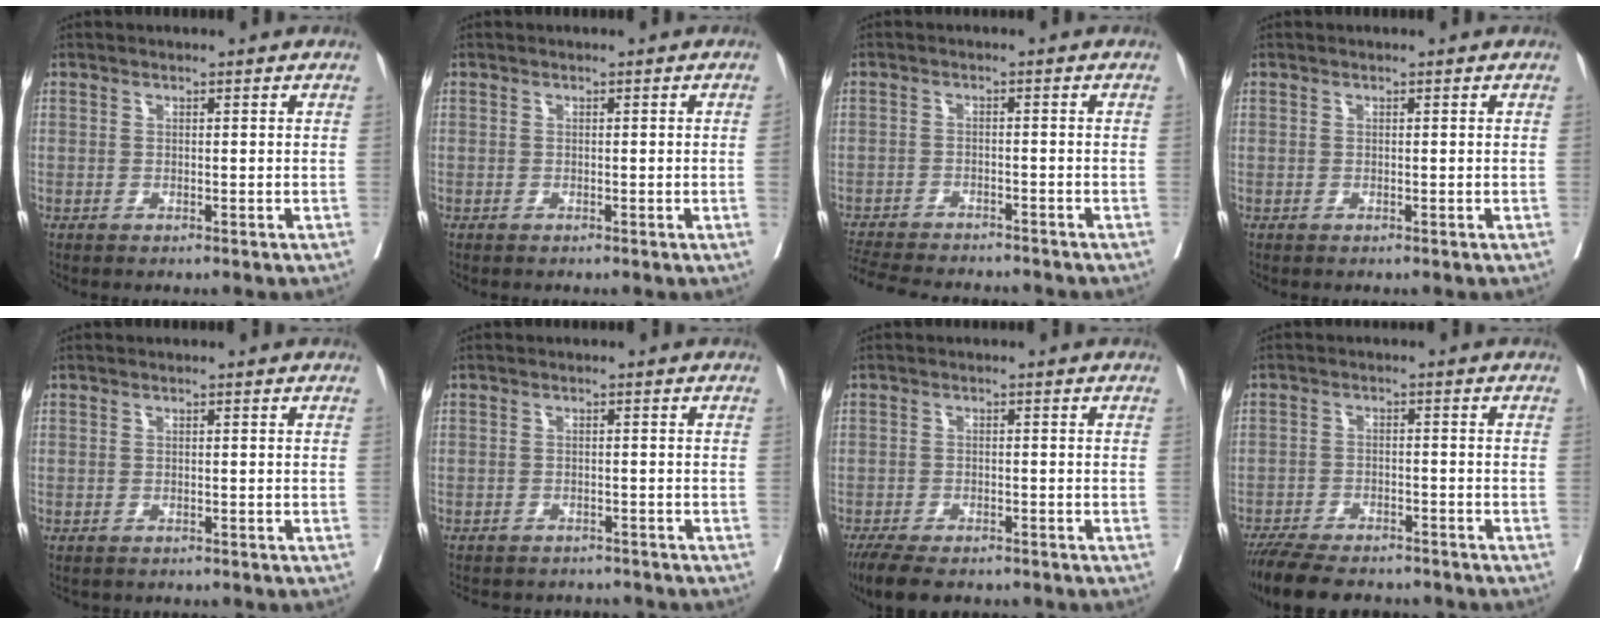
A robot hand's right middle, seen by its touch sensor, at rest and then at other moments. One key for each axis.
{"total": 0.6, "fx": 0.0, "fy": -0.3, "fz": 0.6, "tx": -0.006, "ty": 0.000, "tz": 0.003}
{"total": 12.9, "fx": -11.8, "fy": 2.5, "fz": 4.6, "tx": -0.095, "ty": -0.011, "tz": -0.169}
{"total": 0.0}
{"total": 1.1, "fx": -1.0, "fy": 0.4, "fz": 0.2, "tx": -0.011, "ty": -0.001, "tz": -0.015}
{"total": 8.1, "fx": -7.6, "fy": 2.4, "fz": 1.5, "tx": -0.025, "ty": 0.005, "tz": -0.093}
{"total": 8.0, "fx": -6.5, "fy": 2.6, "fz": 3.8, "tx": -0.057, "ty": -0.011, "tz": -0.100}
{"total": 12.7, "fx": -11.1, "fy": 3.4, "fz": 5.1, "tx": -0.094, "ty": -0.008, "tz": -0.165}